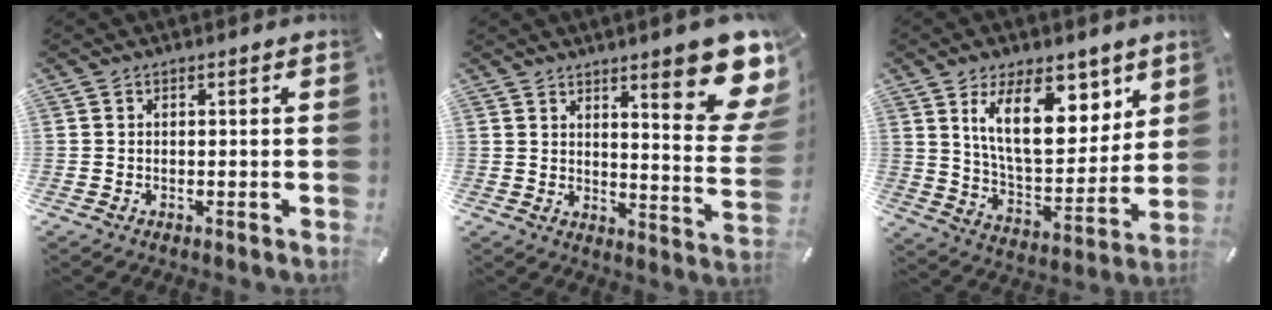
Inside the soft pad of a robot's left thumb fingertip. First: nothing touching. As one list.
[{"total": 16.5, "force": [10.0, 4.3, 12.3], "torque": [-0.163, -0.075, 0.160]}, {"total": 18.1, "force": [9.3, 9.3, 12.4], "torque": [-0.206, -0.032, 0.160]}]